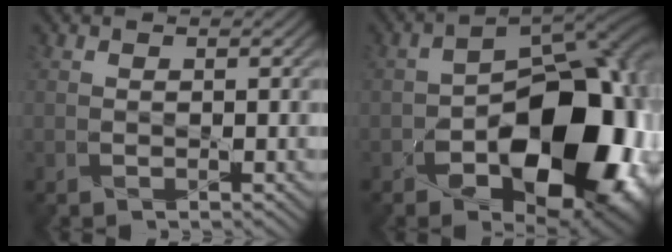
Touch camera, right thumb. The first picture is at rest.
{"total": 18.9, "force": [-6.0, 11.2, 14.0], "torque": [-0.161, -0.026, -0.085]}